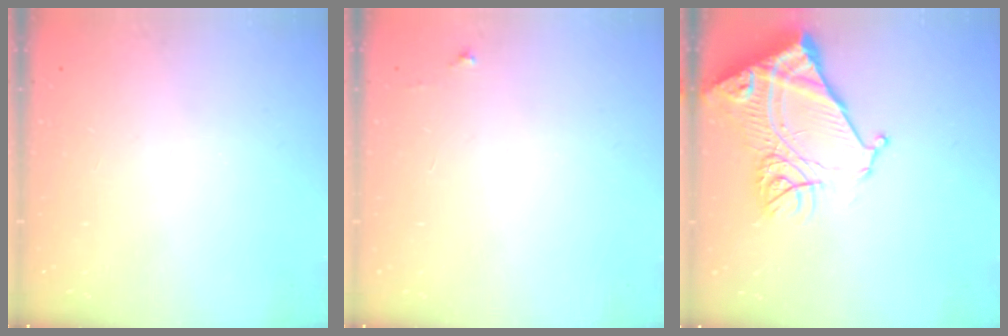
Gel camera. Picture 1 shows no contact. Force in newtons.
{"total": 3.9, "press": 3.9, "slide": 0.4}
{"total": 17.1, "press": 17.0, "slide": 1.9}